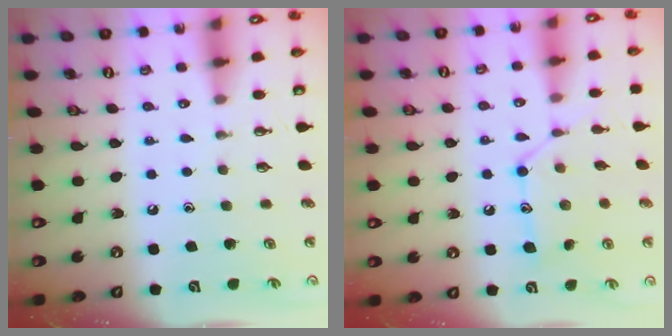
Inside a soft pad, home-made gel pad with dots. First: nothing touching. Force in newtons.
{"total": 12.8, "press": 12.8, "slide": 0.4}